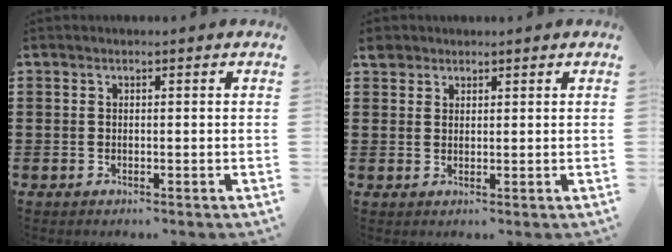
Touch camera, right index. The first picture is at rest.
{"total": 2.3, "force": [1.8, 1.3, 0.2], "torque": [-0.011, 0.009, 0.036]}